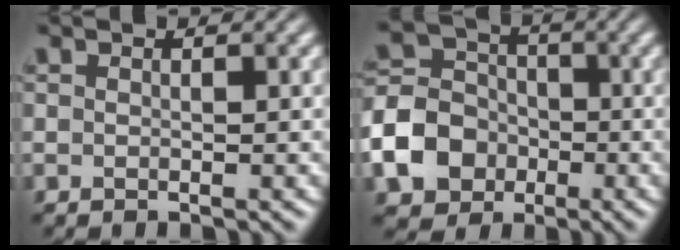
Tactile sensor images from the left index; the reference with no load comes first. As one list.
[{"total": 6.9, "force": [-2.2, 5.8, 3.1], "torque": [-0.071, 0.004, -0.058]}]